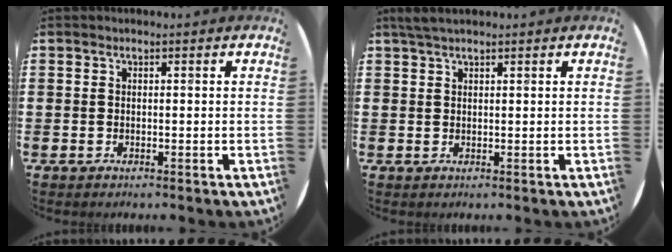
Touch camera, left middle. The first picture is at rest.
{"total": 1.7, "force": [1.4, 0.2, 0.9], "torque": [-0.018, 0.004, 0.026]}